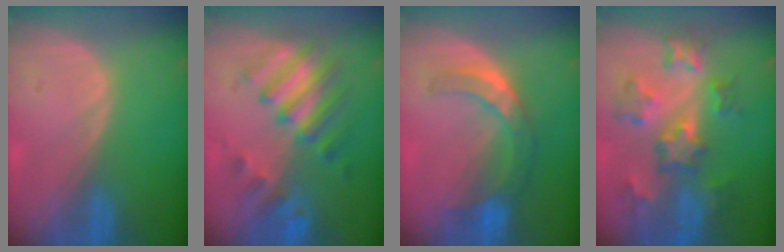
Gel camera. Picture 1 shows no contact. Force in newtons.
{"total": 7.9, "press": 7.6, "slide": 1.9}
{"total": 7.6, "press": 6.6, "slide": 3.8}
{"total": 8.8, "press": 7.9, "slide": 3.8}